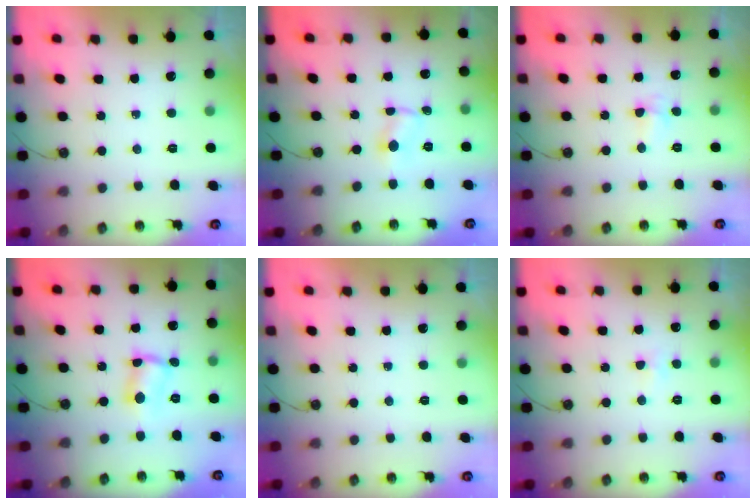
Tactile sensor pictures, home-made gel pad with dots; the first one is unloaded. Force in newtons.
{"total": 1.0, "press": 0.9, "slide": 0.1}
{"total": 4.1, "press": 4.1, "slide": 0.8}
{"total": 2.9, "press": 2.9, "slide": 0.4}
{"total": 0.0}
{"total": 4.3, "press": 2.7, "slide": 3.4}